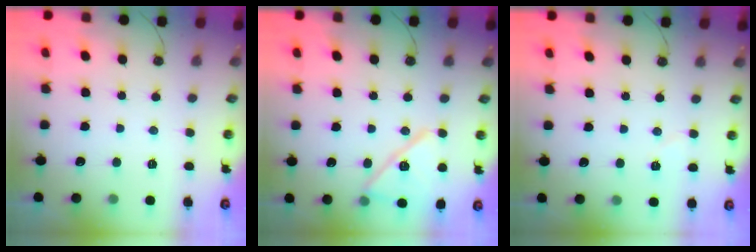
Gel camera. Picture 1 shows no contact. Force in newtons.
{"total": 13.5, "press": 12.3, "slide": 5.6}
{"total": 3.0, "press": 2.8, "slide": 1.0}